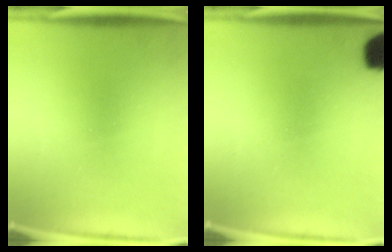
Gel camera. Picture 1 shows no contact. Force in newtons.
{"total": 8.0}